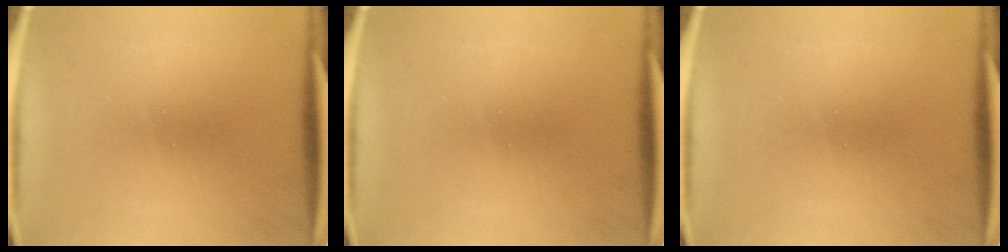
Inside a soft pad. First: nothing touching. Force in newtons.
{"total": 0.0}
{"total": 0.0}